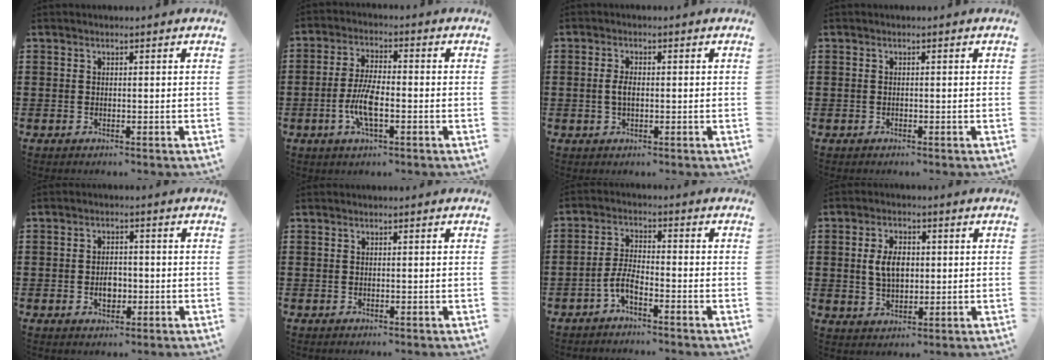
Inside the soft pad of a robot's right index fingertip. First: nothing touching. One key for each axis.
{"total": 6.7, "fx": -1.9, "fy": 2.2, "fz": 6.0, "tx": -0.135, "ty": -0.006, "tz": -0.041}
{"total": 2.4, "fx": -0.2, "fy": 1.1, "fz": 2.1, "tx": -0.048, "ty": 0.002, "tz": -0.007}
{"total": 0.0}
{"total": 3.3, "fx": -0.7, "fy": 2.0, "fz": 2.5, "tx": -0.040, "ty": -0.003, "tz": -0.014}
{"total": 0.0}
{"total": 4.3, "fx": -2.7, "fy": 0.9, "fz": 3.2, "tx": -0.087, "ty": -0.006, "tz": -0.059}
{"total": 5.4, "fx": 0.5, "fy": 3.3, "fz": 4.2, "tx": -0.087, "ty": 0.007, "tz": 0.002}